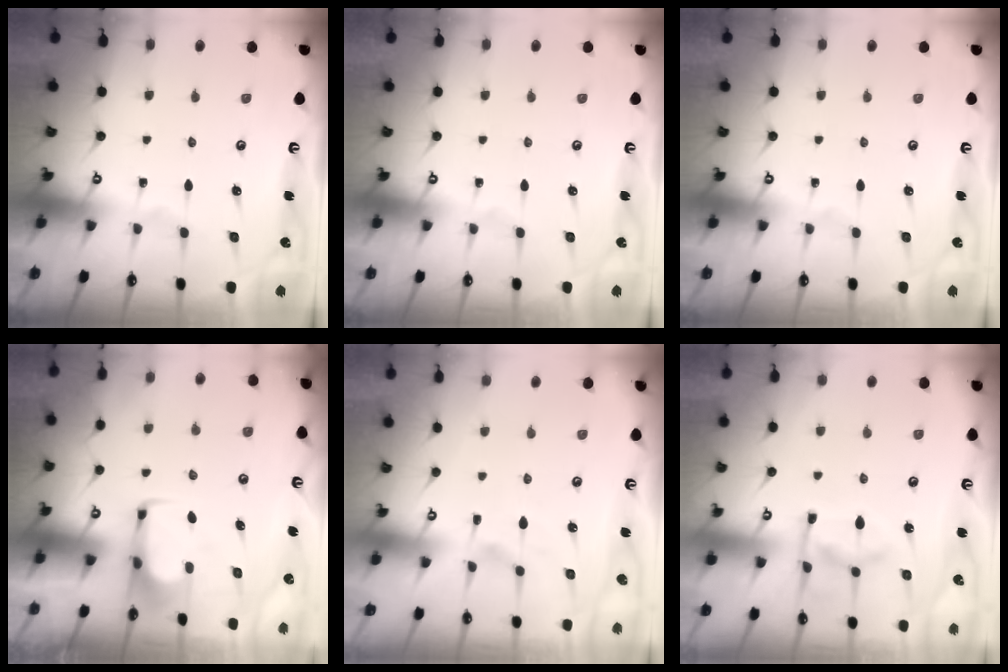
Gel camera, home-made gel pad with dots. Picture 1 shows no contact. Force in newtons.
{"total": 0.0}
{"total": 0.0}
{"total": 1.6, "press": 1.5, "slide": 0.4}
{"total": 3.9, "press": 3.7, "slide": 1.2}
{"total": 11.9, "press": 11.9, "slide": 1.2}